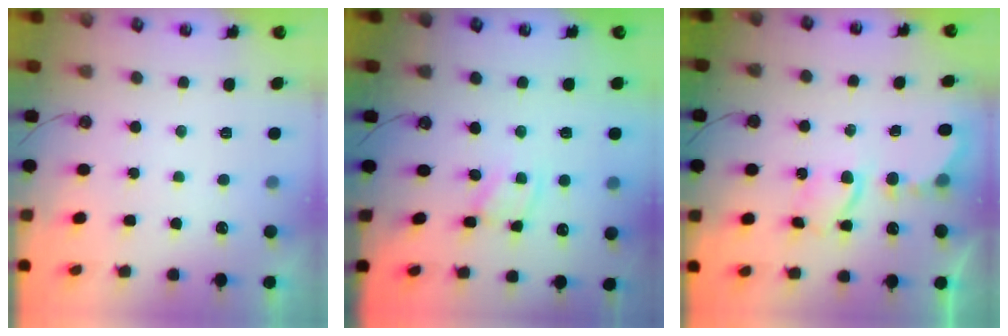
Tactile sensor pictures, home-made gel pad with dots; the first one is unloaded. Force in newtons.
{"total": 1.9, "press": 1.9, "slide": 0.1}
{"total": 6.4, "press": 6.4, "slide": 0.3}